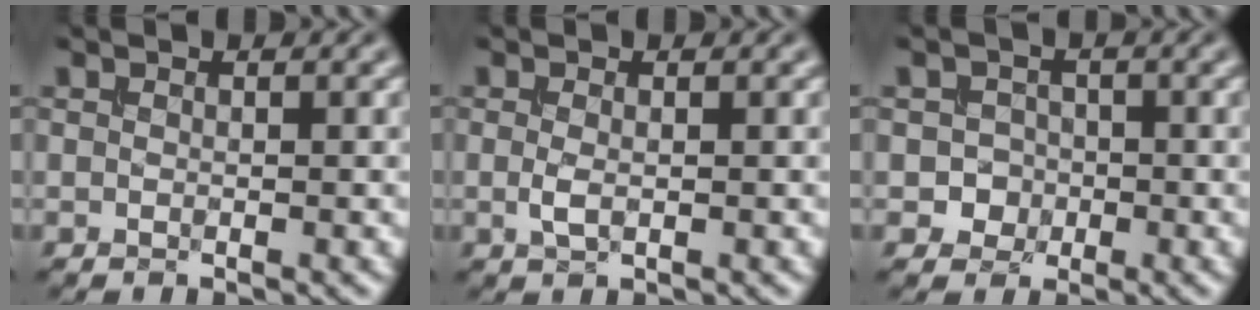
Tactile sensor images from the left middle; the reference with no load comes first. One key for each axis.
{"total": 1.3, "fx": -0.1, "fy": 0.6, "fz": 1.2, "tx": -0.032, "ty": -0.002, "tz": -0.002}
{"total": 2.1, "fx": -0.7, "fy": 1.9, "fz": 0.5, "tx": 0.004, "ty": 0.001, "tz": -0.015}